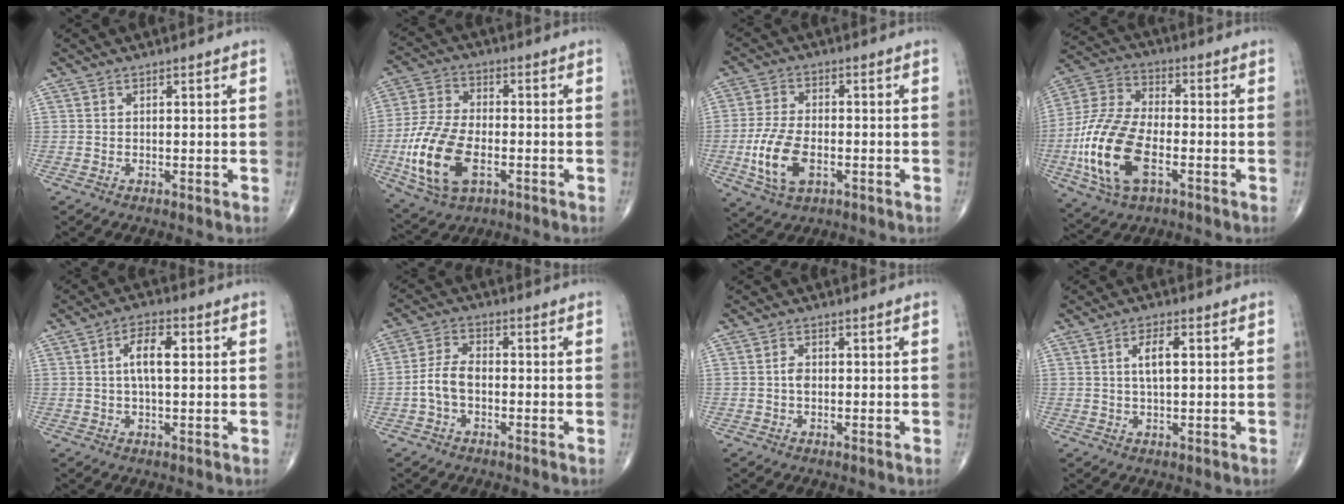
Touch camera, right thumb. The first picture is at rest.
{"total": 15.6, "force": [-4.3, 8.5, 12.3], "torque": [-0.254, 0.007, -0.079]}
{"total": 10.3, "force": [-2.7, 5.6, 8.1], "torque": [-0.167, 0.003, -0.049]}
{"total": 18.1, "force": [-5.1, 9.3, 14.7], "torque": [-0.312, 0.015, -0.095]}
{"total": 6.0, "force": [1.0, 2.6, 5.3], "torque": [-0.094, 0.011, 0.013]}
{"total": 5.6, "force": [-1.4, 3.3, 4.2], "torque": [-0.084, 0.021, -0.034]}
{"total": 1.7, "force": [-0.2, 1.1, 1.3], "torque": [-0.018, 0.003, -0.007]}
{"total": 4.6, "force": [0.9, 1.8, 4.1], "torque": [-0.072, 0.002, 0.015]}